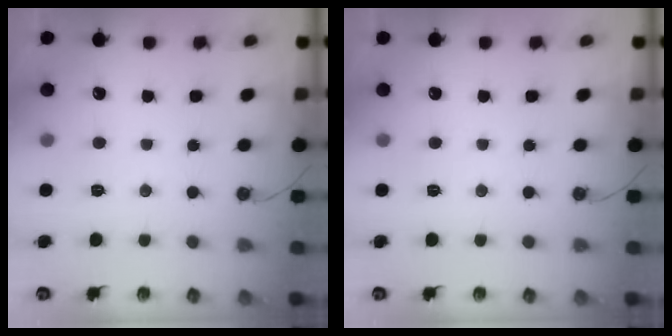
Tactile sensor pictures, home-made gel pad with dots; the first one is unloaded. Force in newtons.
{"total": 0.0}